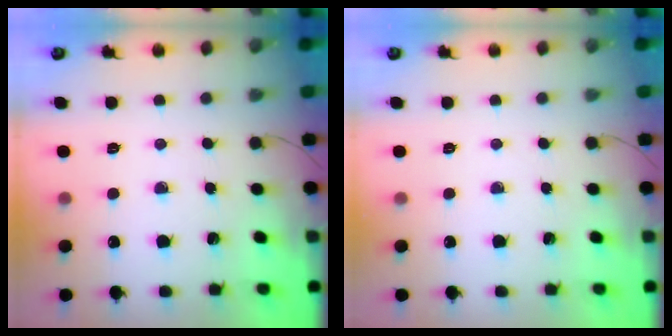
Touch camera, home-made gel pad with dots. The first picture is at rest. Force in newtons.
{"total": 0.0}